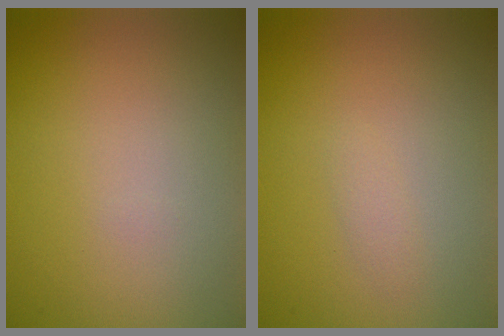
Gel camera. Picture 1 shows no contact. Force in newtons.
{"total": 0.7, "press": 0.7, "slide": 0.1}